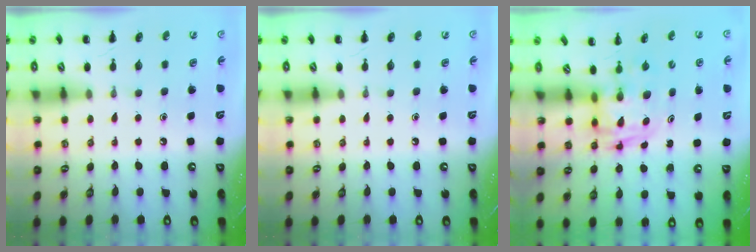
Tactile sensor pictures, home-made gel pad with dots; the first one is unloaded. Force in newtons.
{"total": 0.0}
{"total": 2.8, "press": 2.8, "slide": 0.5}